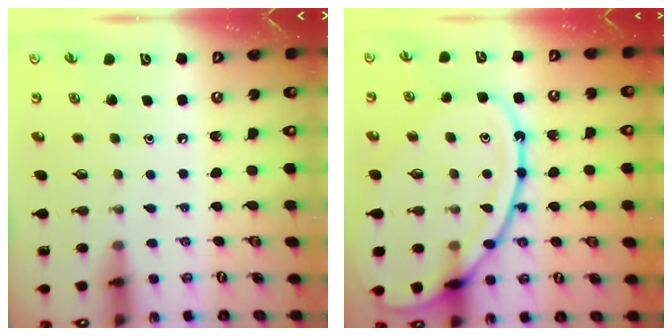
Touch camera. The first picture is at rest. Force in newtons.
{"total": 20.6, "press": 20.5, "slide": 2.0}